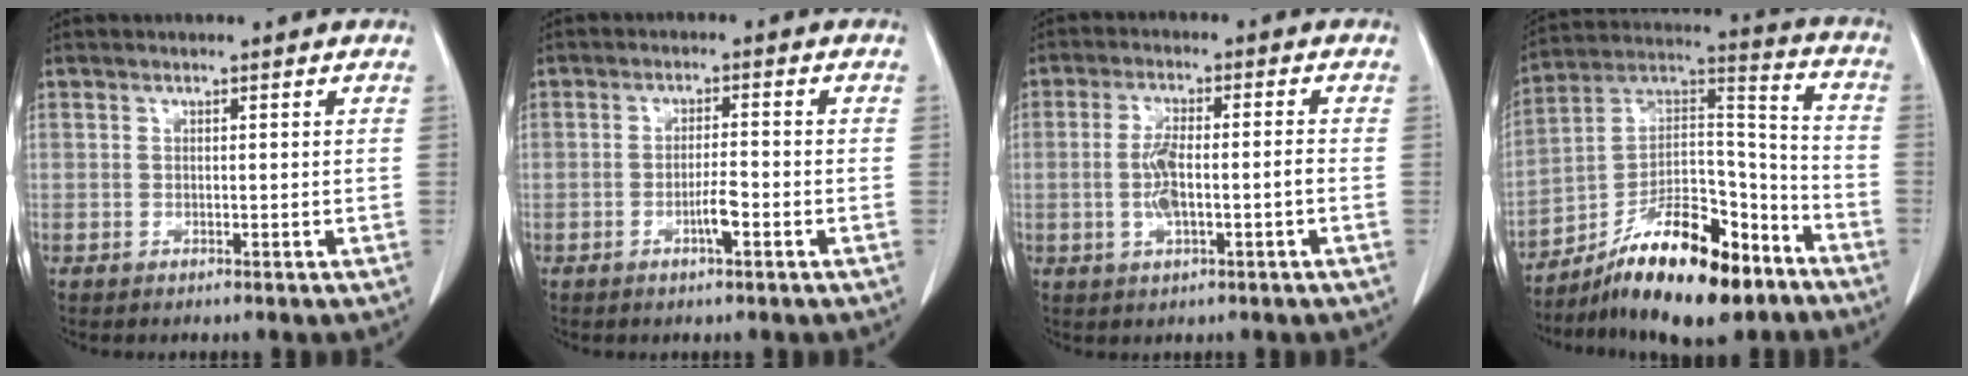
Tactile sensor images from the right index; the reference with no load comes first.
{"total": 3.1, "force": [-1.4, 0.3, 2.7], "torque": [-0.048, 0.001, -0.025]}
{"total": 5.8, "force": [-1.3, 1.3, 5.5], "torque": [-0.117, 0.008, -0.021]}
{"total": 19.9, "force": [-13.0, 6.4, 13.6], "torque": [-0.222, 0.031, -0.216]}